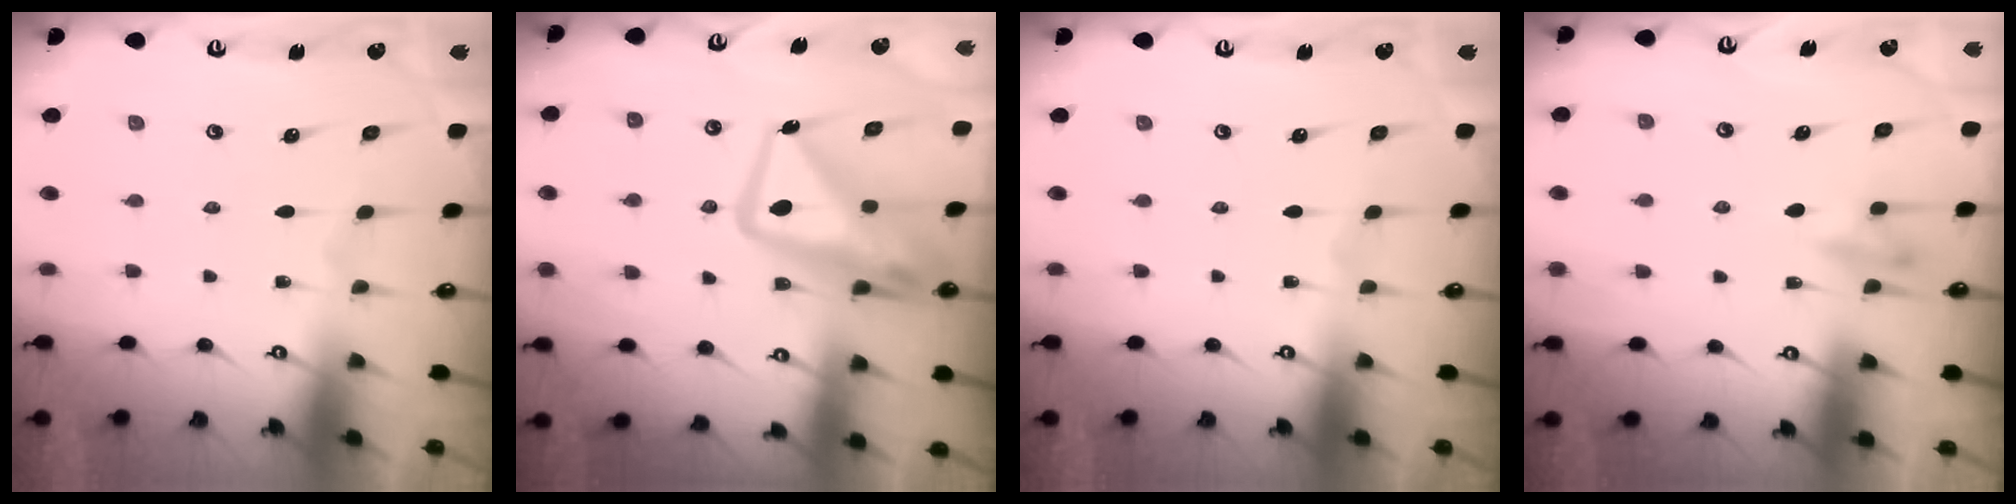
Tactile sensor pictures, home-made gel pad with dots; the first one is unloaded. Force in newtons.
{"total": 14.8, "press": 14.8, "slide": 1.4}
{"total": 0.0}
{"total": 7.3, "press": 7.2, "slide": 1.3}